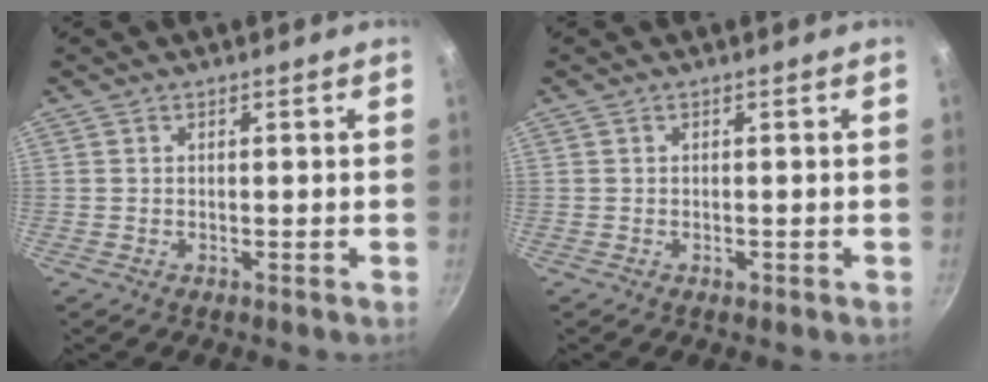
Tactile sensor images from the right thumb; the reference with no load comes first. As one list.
[{"total": 0.9, "force": [-0.4, 0.6, 0.5], "torque": [-0.007, 0.002, -0.005]}]